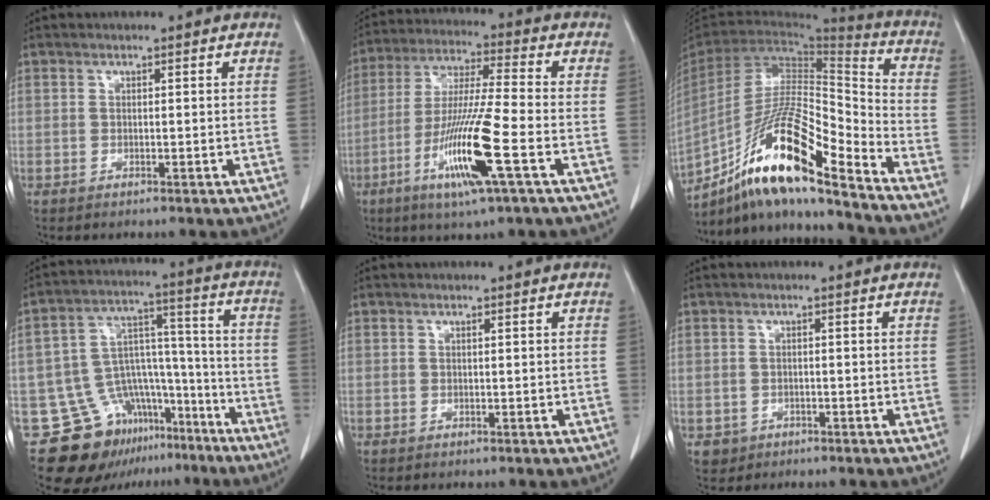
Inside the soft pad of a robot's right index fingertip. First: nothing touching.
{"total": 14.4, "force": [-5.4, -0.1, 13.3], "torque": [-0.265, -0.021, -0.101]}
{"total": 19.7, "force": [-13.8, 1.8, 14.0], "torque": [-0.276, -0.013, -0.251]}
{"total": 17.1, "force": [-11.5, 10.9, 6.5], "torque": [-0.098, 0.075, -0.171]}
{"total": 0.0}
{"total": 2.2, "force": [-0.8, 2.0, 0.1], "torque": [0.000, 0.007, -0.011]}